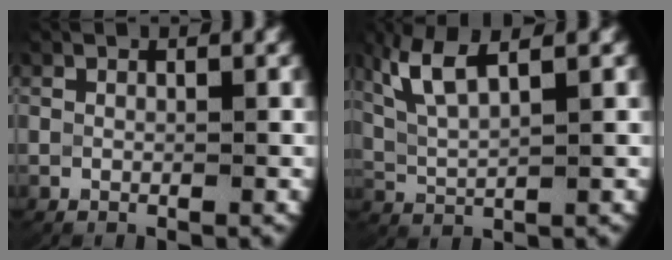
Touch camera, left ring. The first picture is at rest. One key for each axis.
{"total": 5.2, "fx": 2.2, "fy": 2.5, "fz": 4.0, "tx": -0.105, "ty": -0.003, "tz": 0.048}